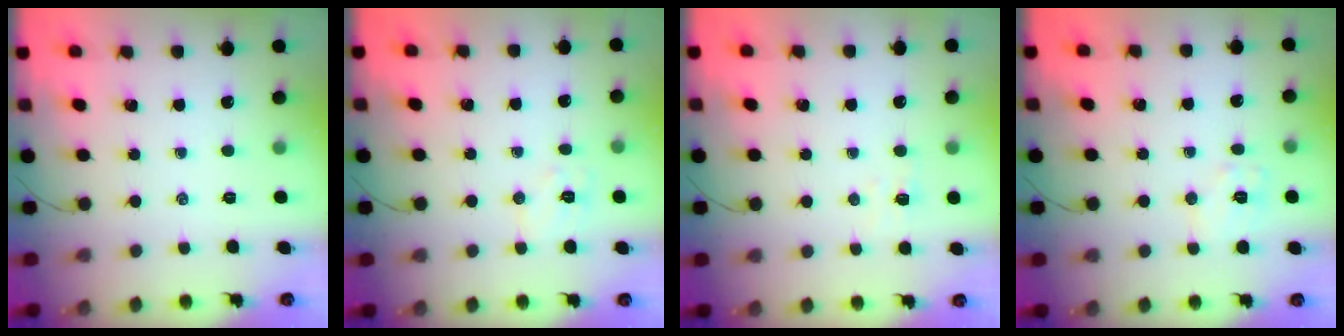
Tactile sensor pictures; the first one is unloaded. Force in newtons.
{"total": 6.5, "press": 6.4, "slide": 1.1}
{"total": 2.9, "press": 2.8, "slide": 0.8}
{"total": 7.0, "press": 7.0, "slide": 0.6}